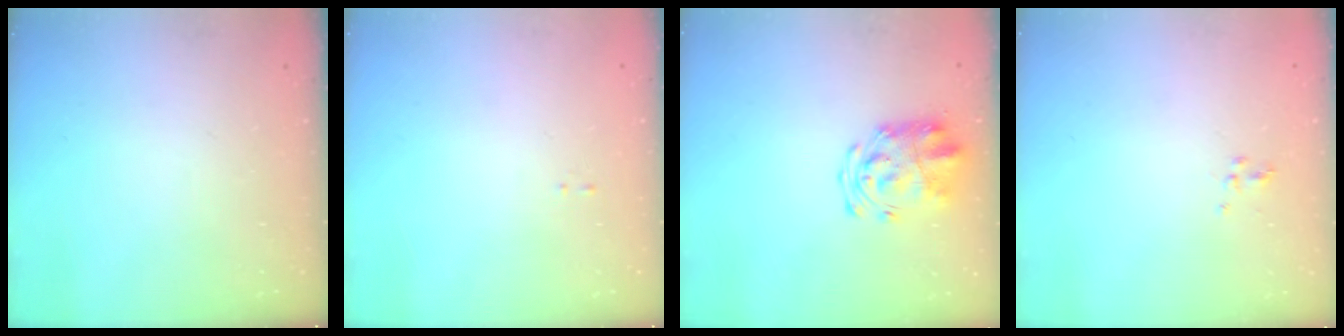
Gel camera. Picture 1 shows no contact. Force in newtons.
{"total": 0.0}
{"total": 5.7, "press": 5.6, "slide": 1.3}
{"total": 2.5, "press": 2.2, "slide": 1.3}